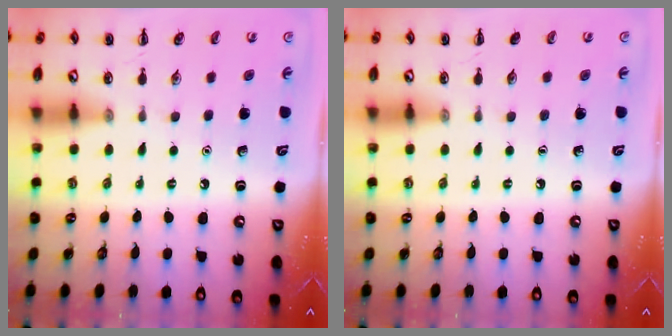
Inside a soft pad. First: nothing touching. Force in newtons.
{"total": 0.0}